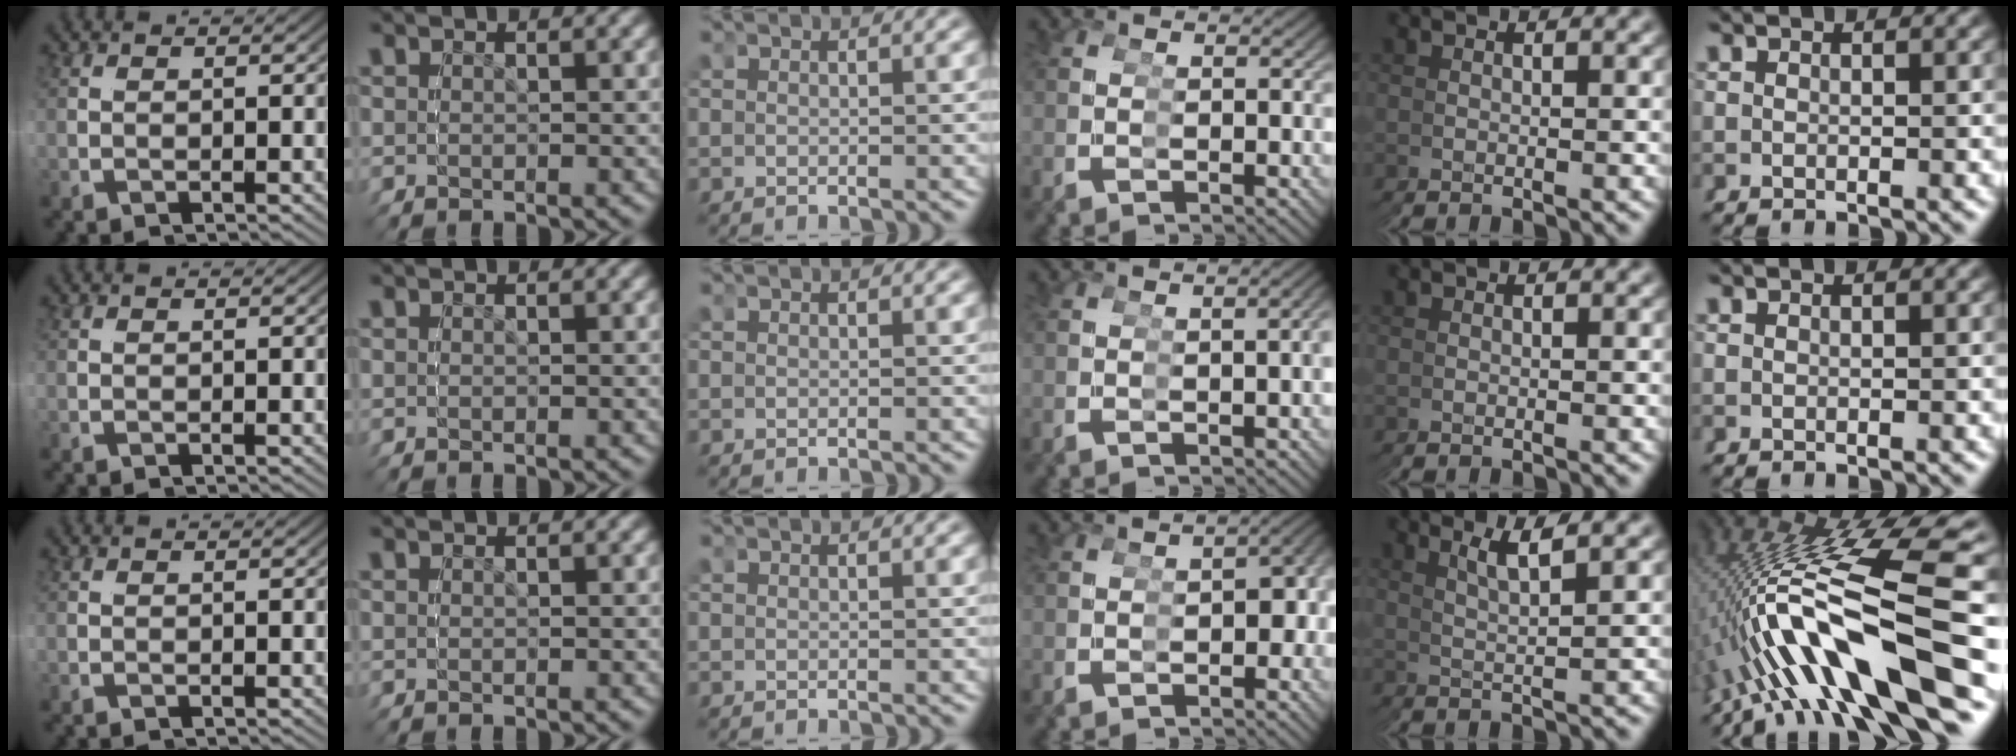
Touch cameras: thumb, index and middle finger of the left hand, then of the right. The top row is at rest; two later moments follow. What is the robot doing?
{"motion": "grasp_and_lifting", "object": "cup"}